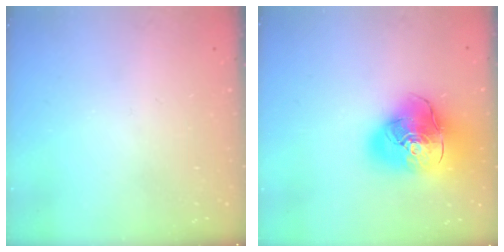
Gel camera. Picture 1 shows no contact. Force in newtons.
{"total": 22.5, "press": 22.3, "slide": 3.4}